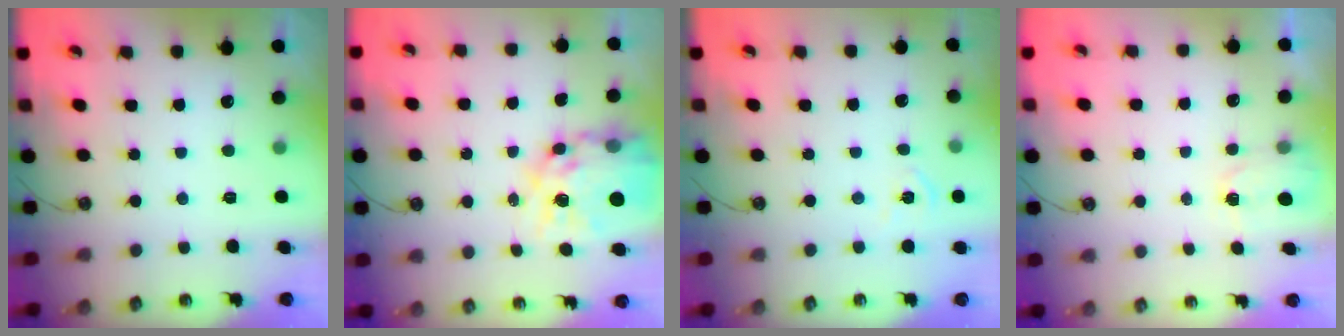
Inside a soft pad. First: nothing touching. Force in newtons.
{"total": 18.6, "press": 18.6, "slide": 1.8}
{"total": 7.3, "press": 7.2, "slide": 0.7}
{"total": 2.4, "press": 2.4, "slide": 0.3}